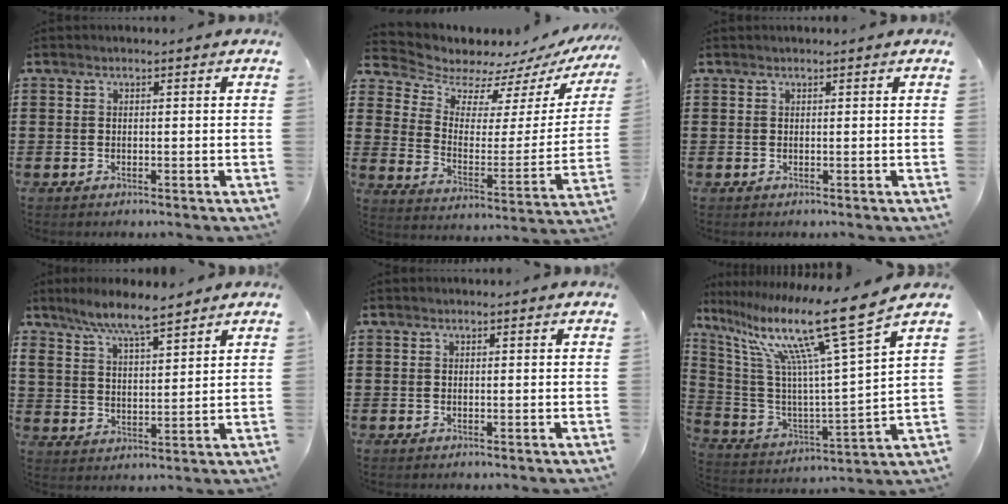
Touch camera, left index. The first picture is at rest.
{"total": 7.1, "force": [6.6, 2.6, 0.8], "torque": [-0.051, -0.055, 0.114]}
{"total": 0.0}
{"total": 6.8, "force": [5.9, 0.6, 3.2], "torque": [-0.082, -0.016, 0.106]}
{"total": 0.0}
{"total": 17.2, "force": [11.3, 1.4, 12.9], "torque": [-0.260, -0.067, 0.175]}